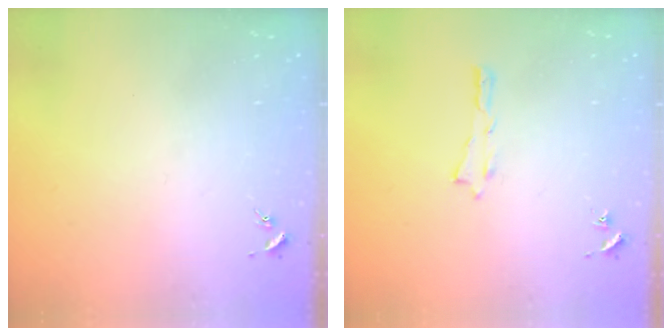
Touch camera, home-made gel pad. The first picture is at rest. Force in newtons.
{"total": 0.0}